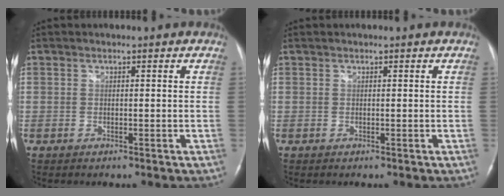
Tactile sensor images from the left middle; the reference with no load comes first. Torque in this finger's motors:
{"motor_torque": [0.09, 0.01, -0.06, 0.00]}